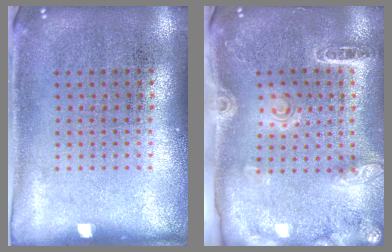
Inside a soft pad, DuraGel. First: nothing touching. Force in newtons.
{"total": 1.8, "press": 1.8, "slide": 0.2}